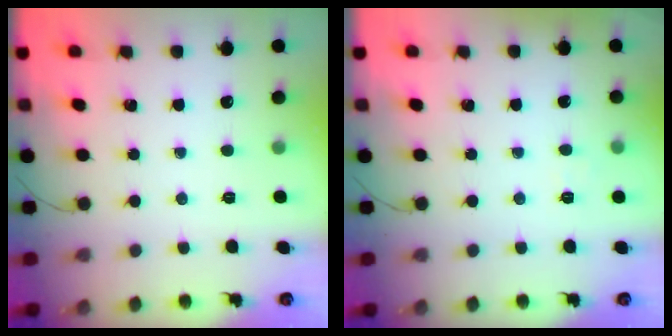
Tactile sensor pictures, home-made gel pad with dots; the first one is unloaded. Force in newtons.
{"total": 3.5, "press": 3.4, "slide": 1.0}